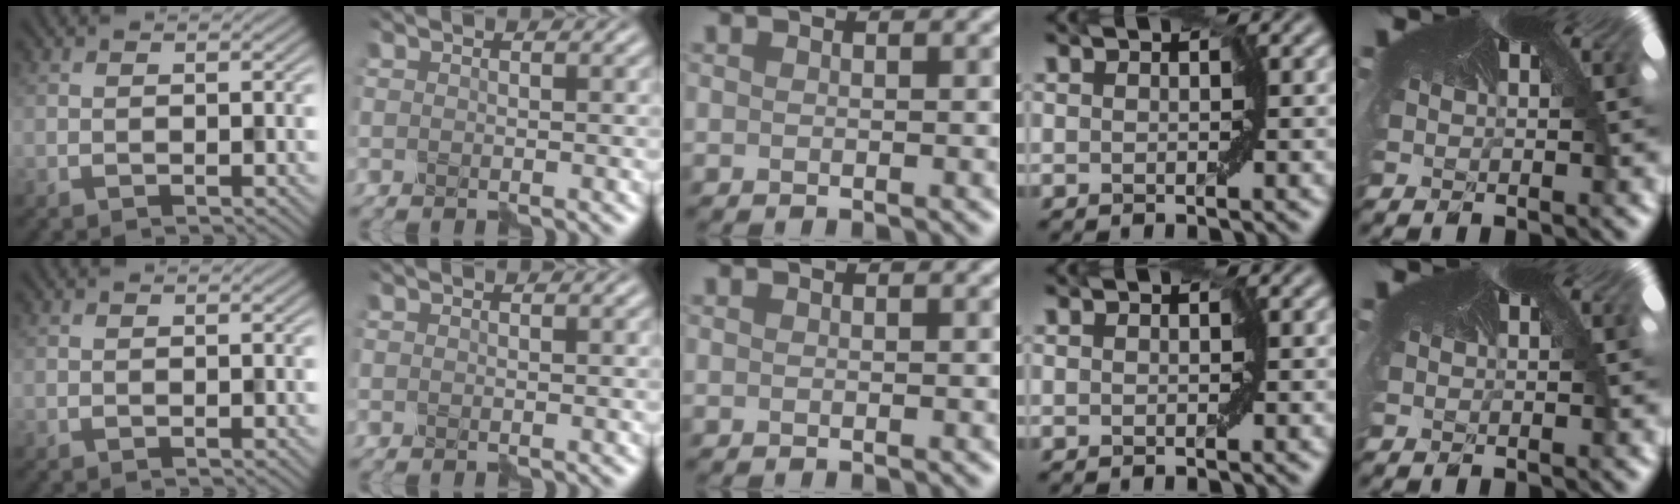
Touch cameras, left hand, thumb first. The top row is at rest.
{}